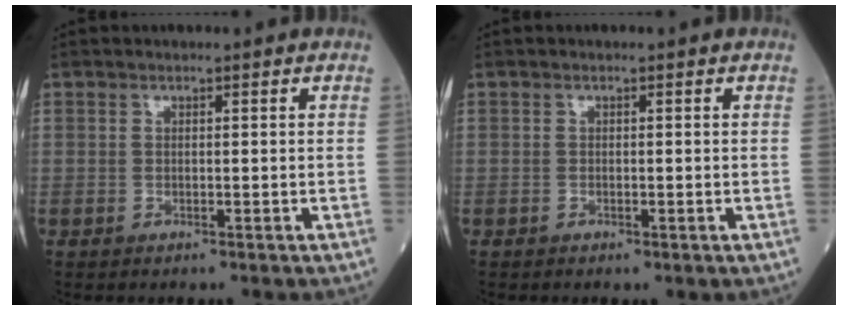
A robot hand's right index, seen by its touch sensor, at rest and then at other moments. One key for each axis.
{"total": 0.0}